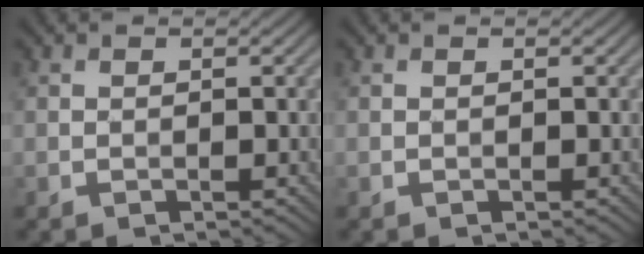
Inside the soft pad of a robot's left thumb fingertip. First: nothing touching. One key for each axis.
{"total": 0.0}